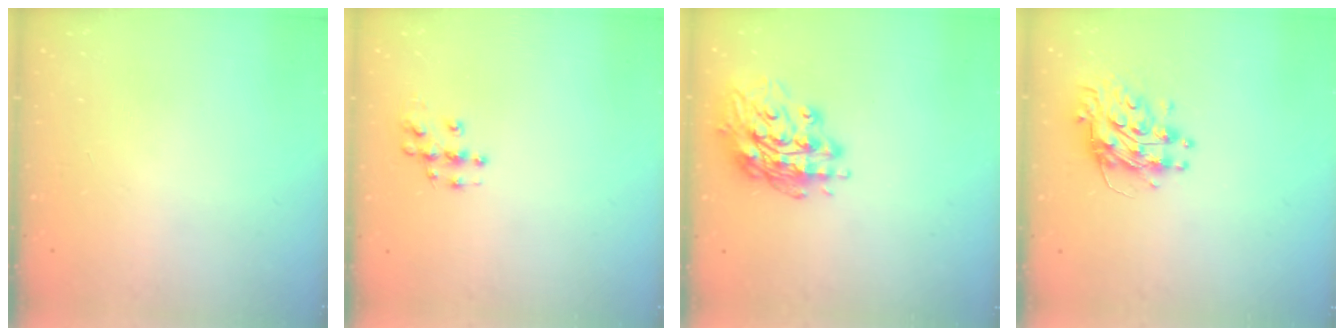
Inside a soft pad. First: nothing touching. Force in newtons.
{"total": 4.8, "press": 4.8, "slide": 0.3}
{"total": 15.3, "press": 15.3, "slide": 0.8}
{"total": 9.8, "press": 9.8, "slide": 1.1}